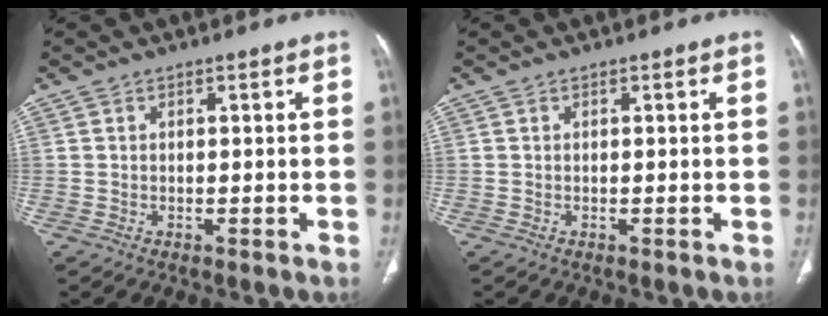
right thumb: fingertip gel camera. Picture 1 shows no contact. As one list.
[{"total": 0.0}]